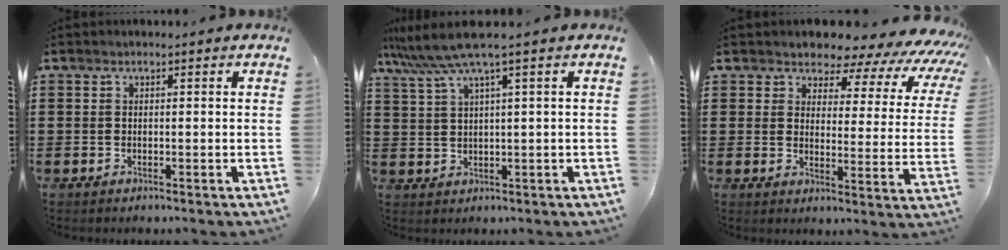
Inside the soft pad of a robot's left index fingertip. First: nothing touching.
{"total": 5.7, "force": [3.2, -0.4, 4.8], "torque": [-0.116, -0.017, 0.050]}
{"total": 5.8, "force": [5.2, 2.1, 1.7], "torque": [-0.047, -0.040, 0.085]}